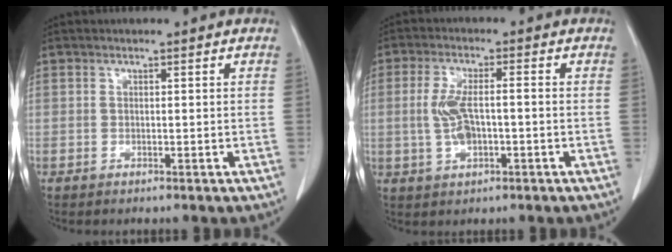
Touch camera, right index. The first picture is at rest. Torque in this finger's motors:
{"motor_torque": [0.31, -0.01, 0.14, 0.06]}